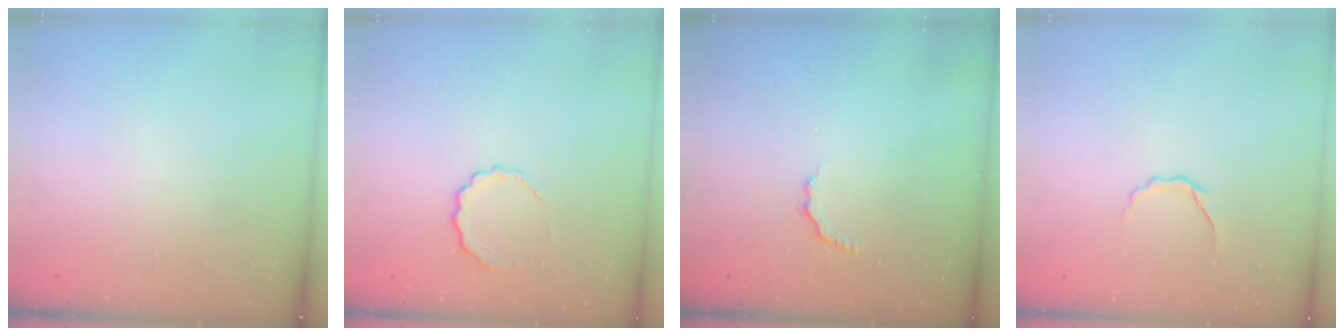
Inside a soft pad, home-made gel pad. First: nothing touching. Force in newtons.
{"total": 6.6, "press": 6.5, "slide": 1.3}
{"total": 2.8, "press": 2.6, "slide": 0.9}
{"total": 5.3, "press": 5.2, "slide": 1.1}